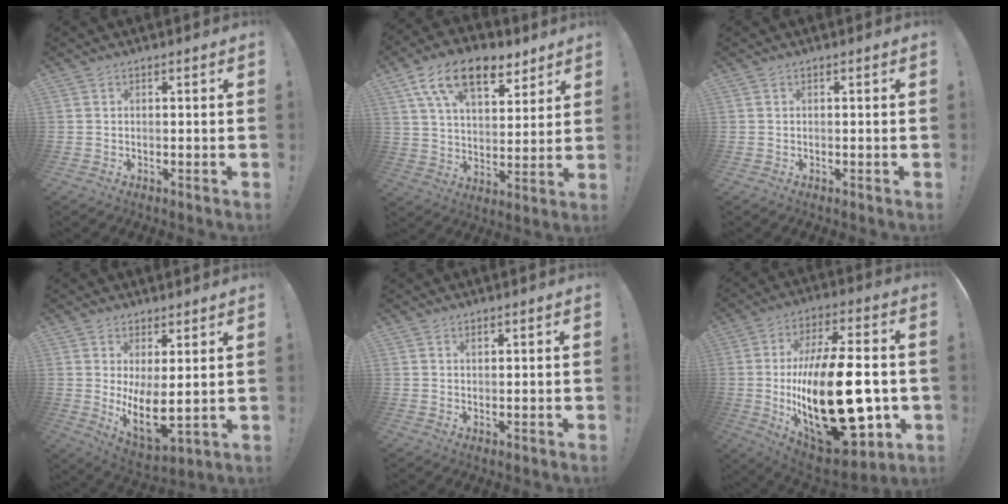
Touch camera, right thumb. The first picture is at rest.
{"total": 16.5, "force": [9.9, 8.6, 10.1], "torque": [-0.175, -0.044, 0.180]}
{"total": 0.0}
{"total": 10.0, "force": [1.7, 4.2, 8.9], "torque": [-0.135, -0.046, 0.037]}
{"total": 0.8, "force": [0.6, 0.4, 0.3], "torque": [0.003, -0.005, 0.010]}
{"total": 32.9, "force": [-3.2, 14.8, 29.2], "torque": [-0.536, 0.010, -0.038]}